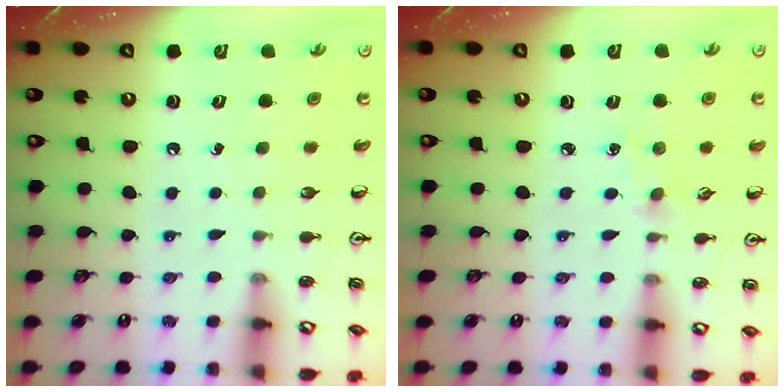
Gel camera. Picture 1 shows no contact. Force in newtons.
{"total": 2.6, "press": 2.5, "slide": 0.5}